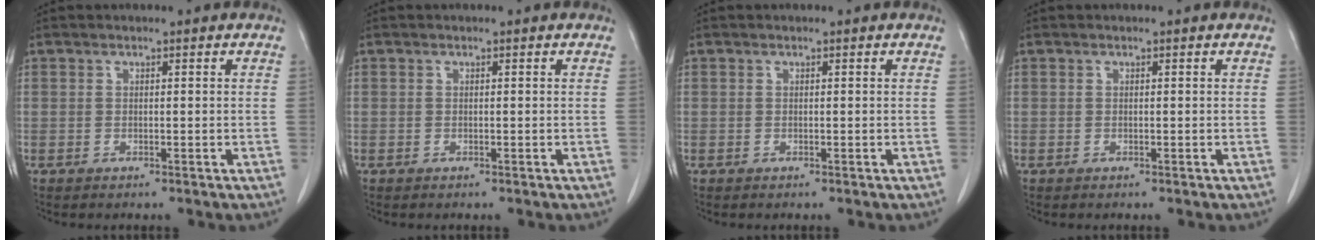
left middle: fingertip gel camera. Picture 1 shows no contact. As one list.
[{"total": 0.0}, {"total": 0.0}, {"total": 0.0}]